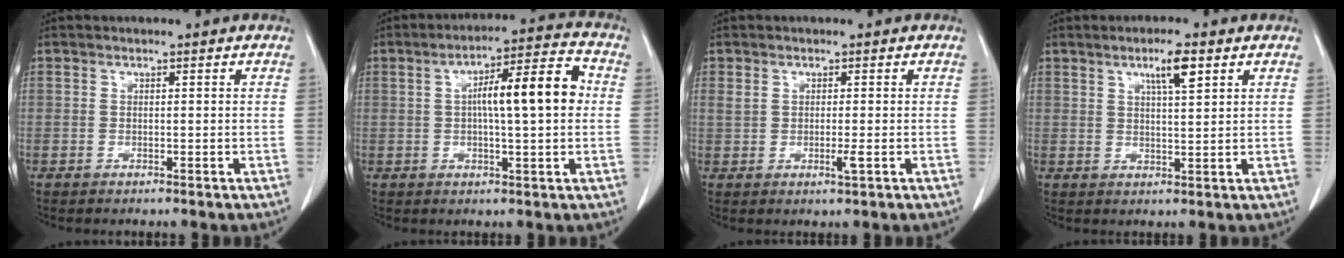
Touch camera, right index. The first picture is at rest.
{"total": 11.1, "force": [1.2, 1.8, 10.9], "torque": [-0.166, 0.027, 0.013]}
{"total": 2.2, "force": [0.0, 0.6, 2.1], "torque": [-0.038, 0.001, 0.004]}
{"total": 4.9, "force": [2.8, 0.6, 4.0], "torque": [-0.066, 0.000, 0.045]}